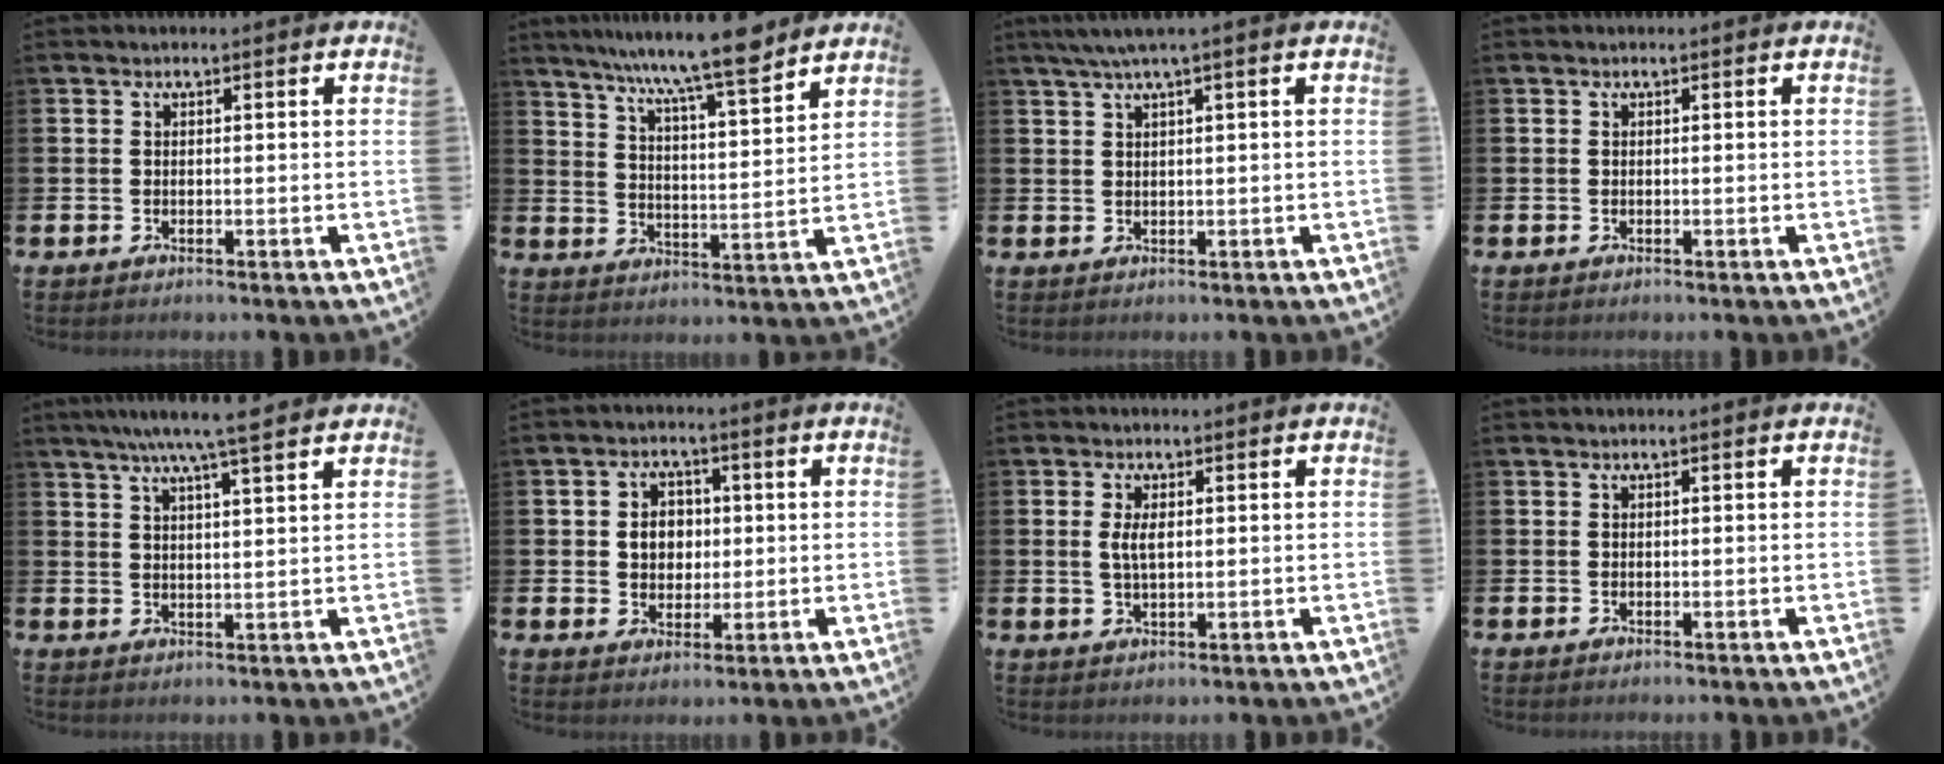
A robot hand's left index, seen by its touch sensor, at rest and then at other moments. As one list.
[{"total": 10.4, "force": [9.1, 0.8, 5.0], "torque": [-0.112, -0.048, 0.158]}, {"total": 2.8, "force": [1.7, -0.3, 2.2], "torque": [-0.051, 0.005, 0.031]}, {"total": 0.0}, {"total": 6.2, "force": [5.5, -0.1, 2.8], "torque": [-0.063, -0.018, 0.096]}, {"total": 4.0, "force": [0.8, 3.4, 1.9], "torque": [-0.034, 0.009, 0.006]}, {"total": 2.8, "force": [0.8, 1.2, 2.5], "torque": [-0.045, 0.003, 0.009]}, {"total": 0.0}]